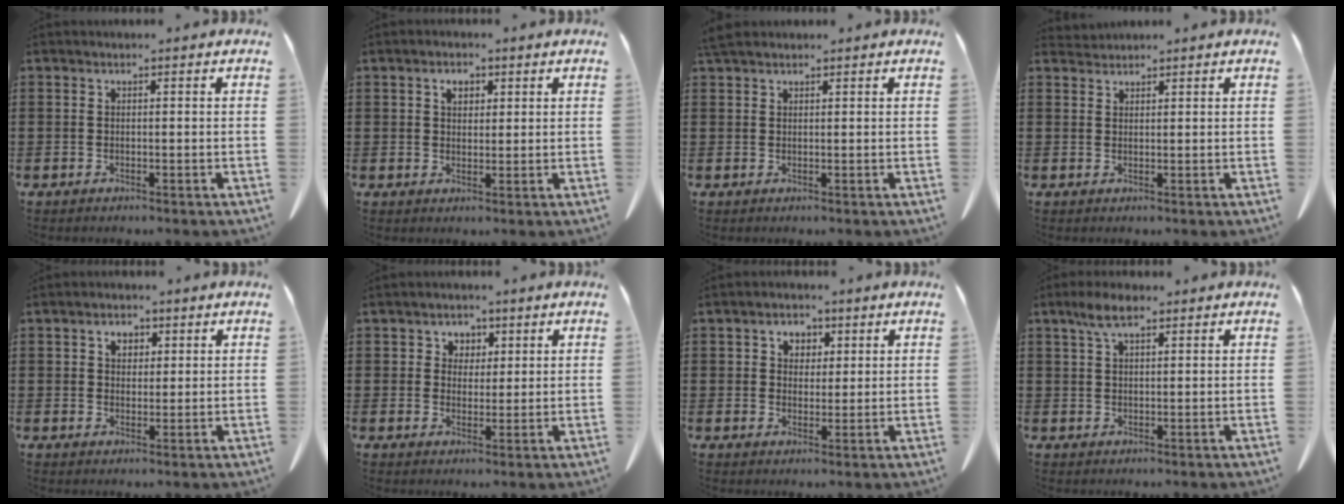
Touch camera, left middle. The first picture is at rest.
{"total": 2.6, "force": [1.3, 1.6, 1.6], "torque": [-0.021, 0.000, 0.020]}
{"total": 2.1, "force": [1.8, 0.6, 1.0], "torque": [-0.025, 0.001, 0.035]}
{"total": 1.4, "force": [1.3, 0.1, -0.1], "torque": [-0.002, 0.002, 0.027]}
{"total": 2.7, "force": [1.3, 1.9, 1.4], "torque": [-0.027, 0.005, 0.021]}
{"total": 3.0, "force": [1.8, 2.4, 0.3], "torque": [-0.011, 0.007, 0.031]}
{"total": 2.9, "force": [1.2, 2.5, 0.9], "torque": [-0.024, 0.009, 0.017]}
{"total": 4.5, "force": [2.6, 1.5, 3.4], "torque": [-0.073, 0.005, 0.047]}